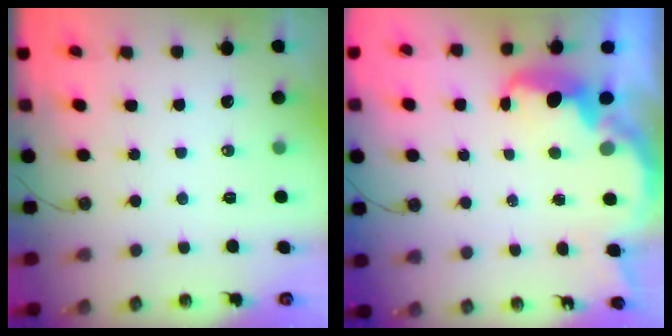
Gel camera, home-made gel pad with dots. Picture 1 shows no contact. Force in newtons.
{"total": 4.8, "press": 4.8, "slide": 0.5}